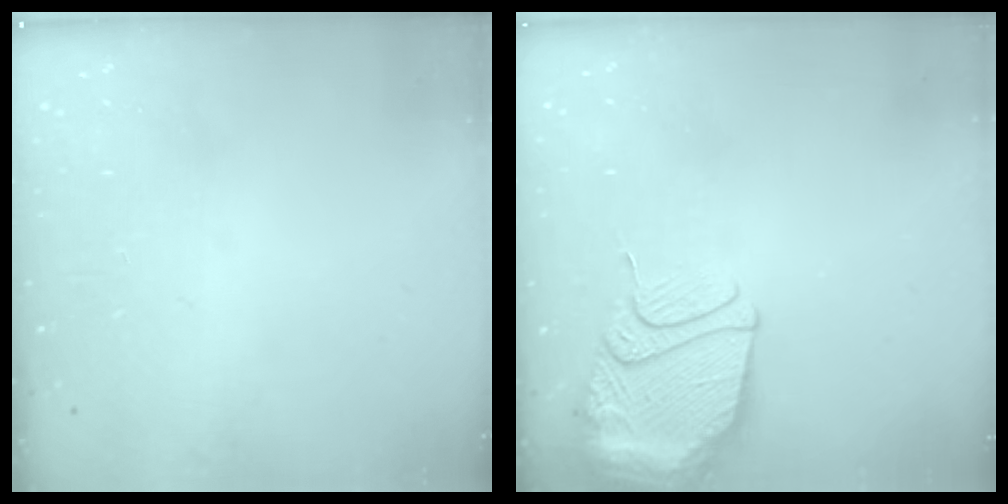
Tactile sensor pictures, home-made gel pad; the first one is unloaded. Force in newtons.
{"total": 13.8, "press": 13.7, "slide": 1.4}